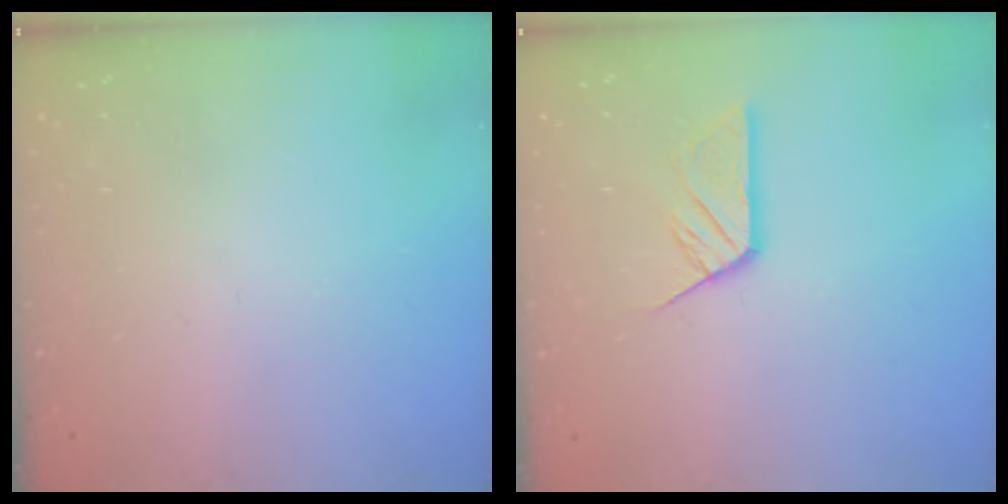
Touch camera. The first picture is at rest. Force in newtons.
{"total": 7.9, "press": 7.9, "slide": 0.7}